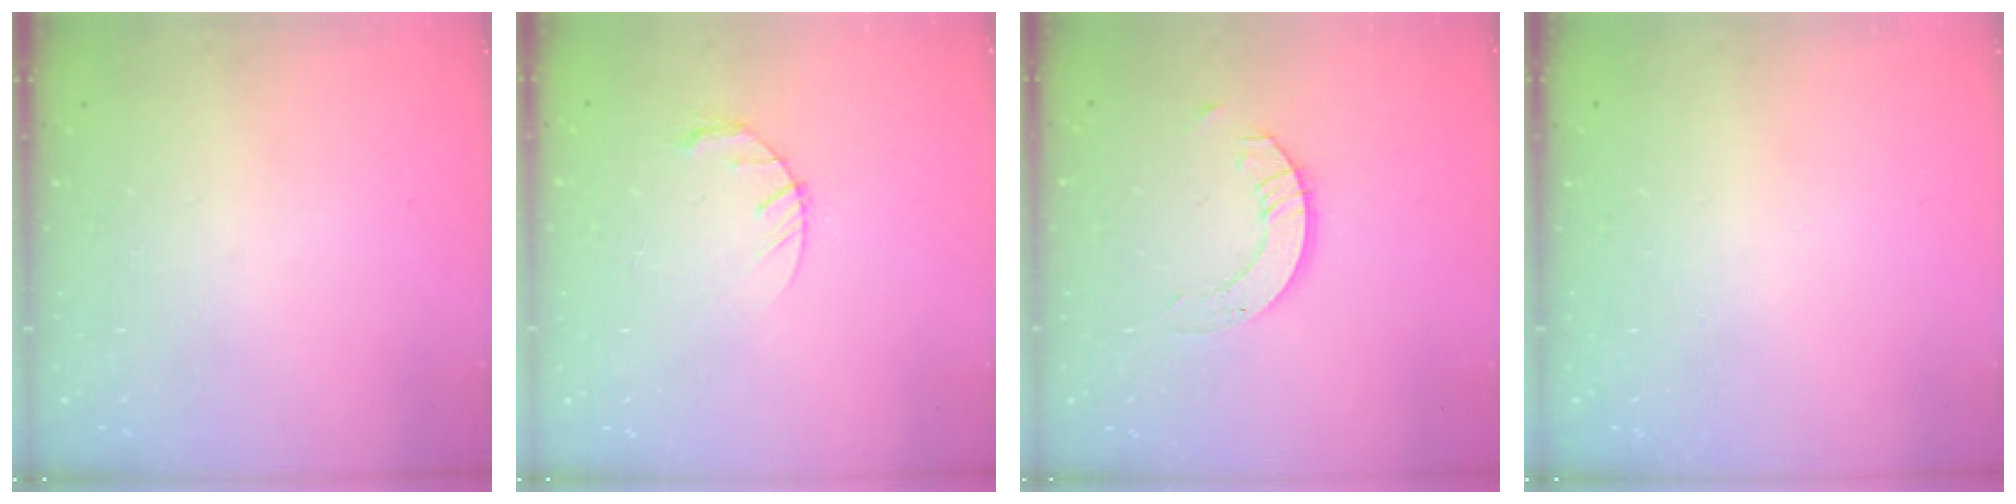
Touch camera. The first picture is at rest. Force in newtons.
{"total": 3.0, "press": 3.0, "slide": 0.5}
{"total": 3.3, "press": 3.3, "slide": 0.2}
{"total": 0.0}